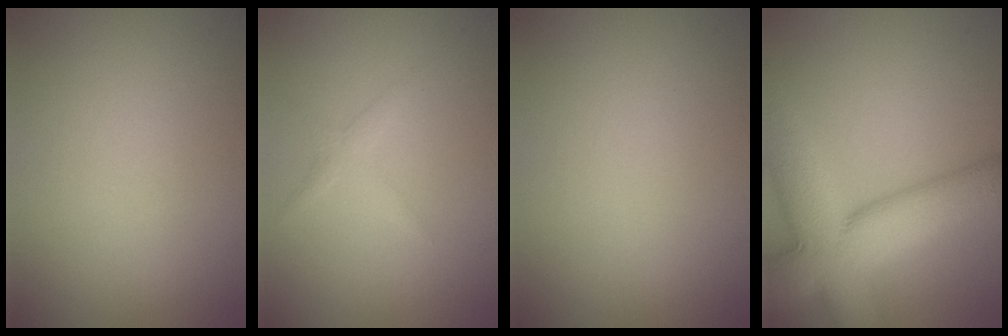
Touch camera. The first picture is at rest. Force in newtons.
{"total": 1.3, "press": 1.3, "slide": 0.1}
{"total": 0.0}
{"total": 11.7, "press": 11.7, "slide": 0.6}